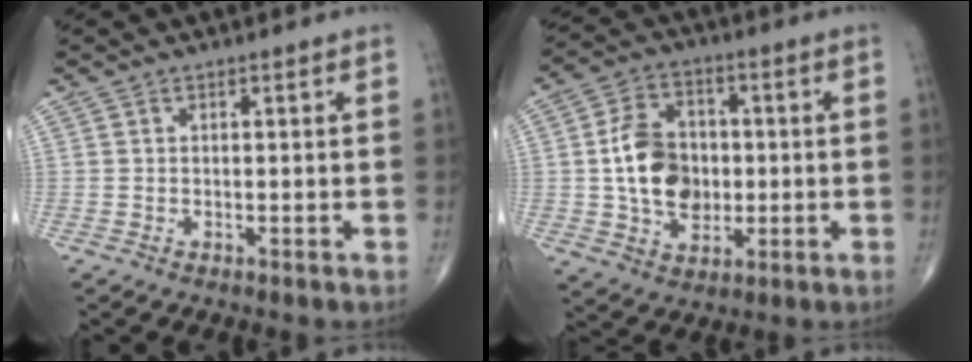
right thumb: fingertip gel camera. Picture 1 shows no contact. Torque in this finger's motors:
{"motor_torque": [0.47, 0.30, 1.34, 0.30, 0.44]}